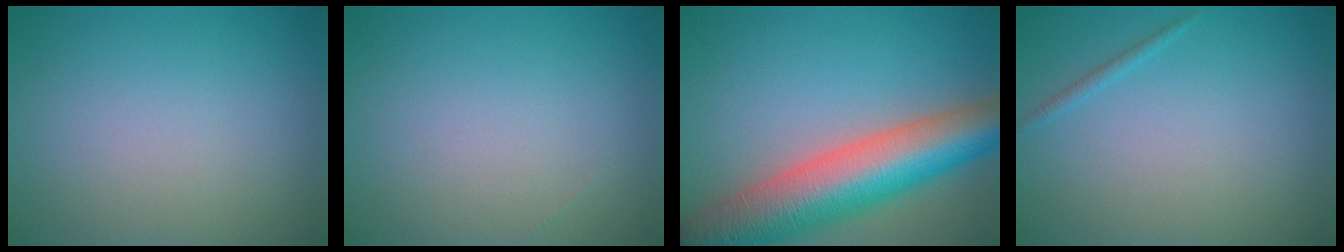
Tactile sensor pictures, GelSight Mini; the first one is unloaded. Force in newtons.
{"total": 0.0}
{"total": 11.5, "press": 11.5, "slide": 0.5}
{"total": 0.6, "press": 0.6, "slide": 0.1}